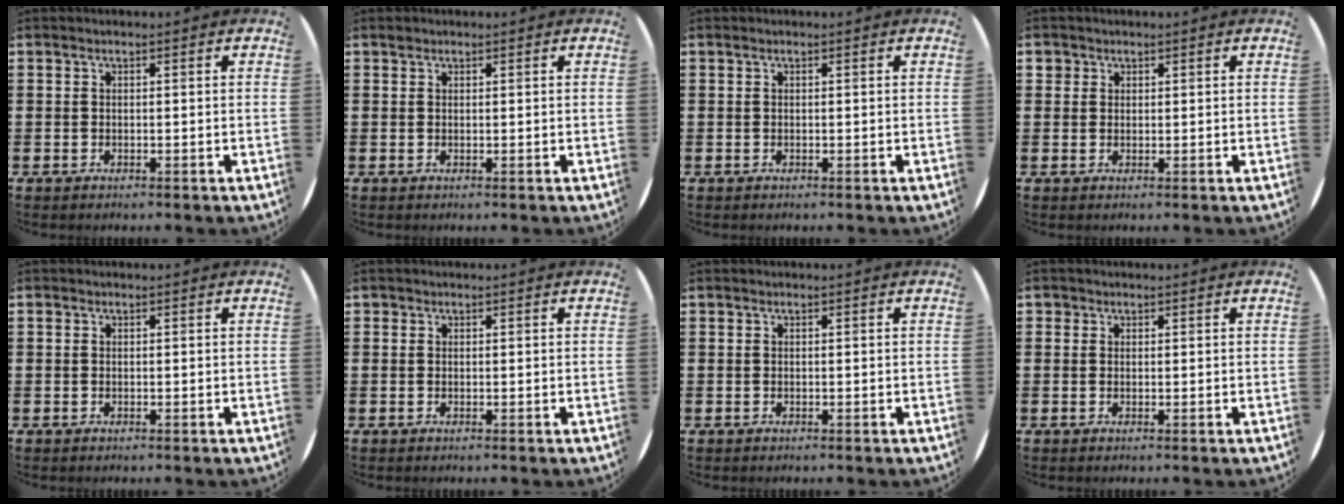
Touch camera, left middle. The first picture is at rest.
{"total": 0.7, "force": [0.6, 0.3, 0.1], "torque": [0.005, -0.002, 0.010]}
{"total": 0.0}
{"total": 1.3, "force": [1.0, 0.9, 0.0], "torque": [0.007, 0.000, 0.018]}
{"total": 0.0}
{"total": 0.0}
{"total": 0.0}
{"total": 0.8, "force": [0.5, 0.6, 0.0], "torque": [0.000, 0.004, 0.009]}